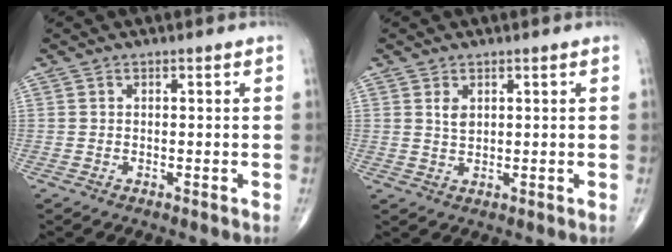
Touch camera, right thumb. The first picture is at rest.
{"total": 2.3, "force": [0.9, 1.4, 1.6], "torque": [-0.025, -0.005, 0.020]}